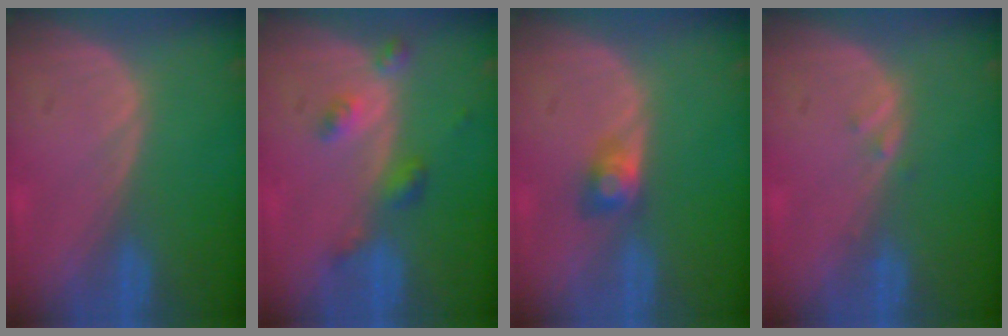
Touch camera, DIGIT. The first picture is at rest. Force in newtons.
{"total": 4.3, "press": 3.8, "slide": 1.9}
{"total": 2.6, "press": 2.5, "slide": 0.7}
{"total": 1.0, "press": 0.9, "slide": 0.5}